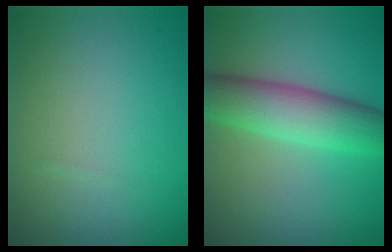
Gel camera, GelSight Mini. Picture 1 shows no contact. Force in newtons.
{"total": 6.3, "press": 6.3, "slide": 0.2}